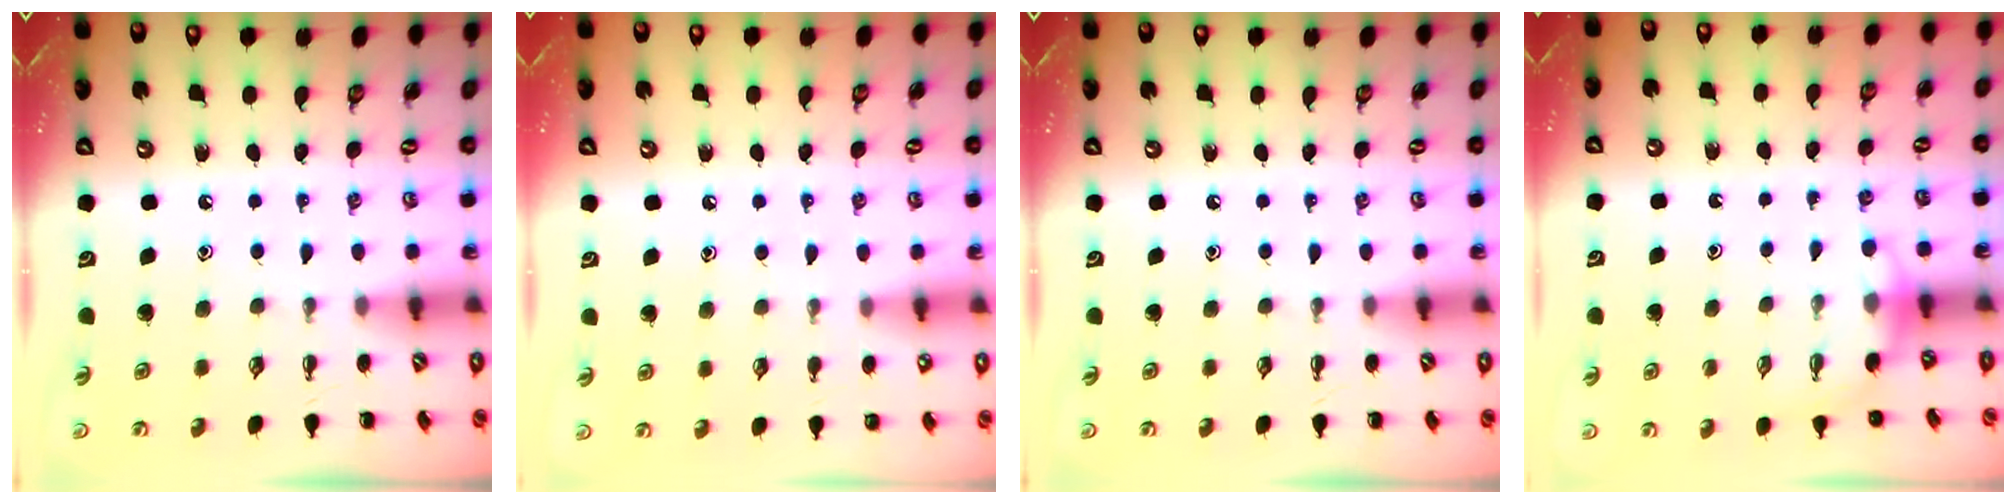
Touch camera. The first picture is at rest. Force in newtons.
{"total": 5.2, "press": 5.0, "slide": 1.4}
{"total": 0.0}
{"total": 3.2, "press": 3.1, "slide": 0.8}